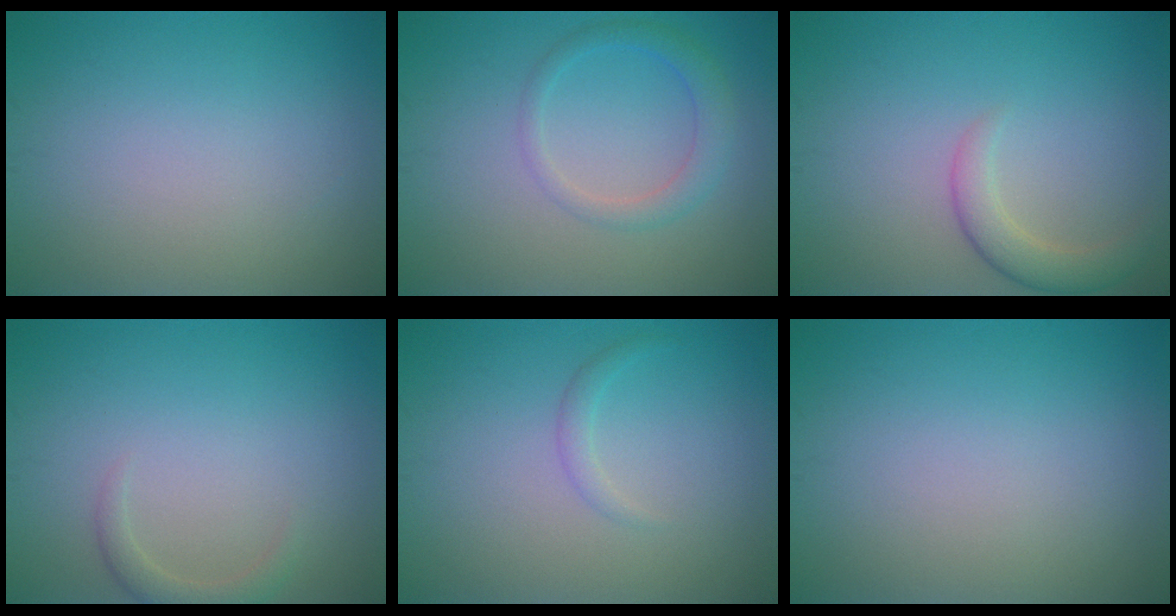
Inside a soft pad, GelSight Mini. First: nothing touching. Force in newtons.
{"total": 2.3, "press": 2.3, "slide": 0.1}
{"total": 2.7, "press": 2.7, "slide": 0.2}
{"total": 1.6, "press": 1.6, "slide": 0.1}
{"total": 1.0, "press": 1.0, "slide": 0.1}
{"total": 0.0}